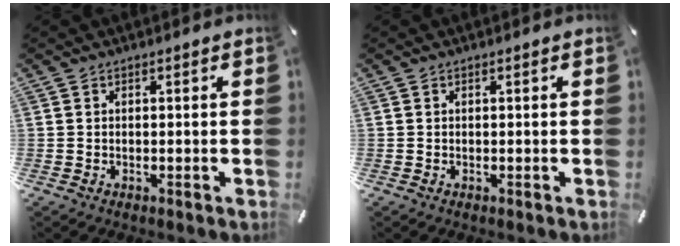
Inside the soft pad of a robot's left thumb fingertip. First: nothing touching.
{"total": 0.0}